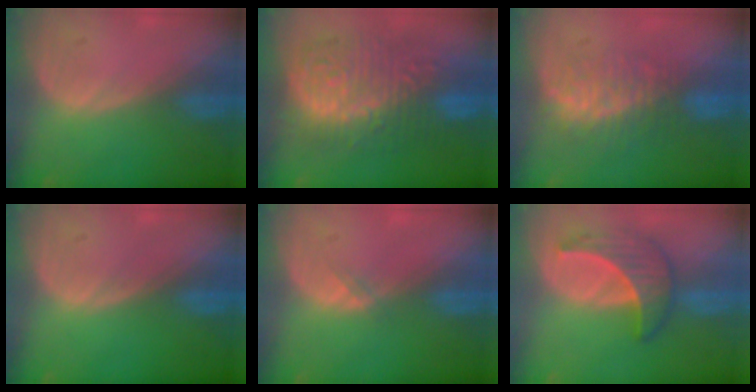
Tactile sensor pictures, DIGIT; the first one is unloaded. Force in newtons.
{"total": 13.4, "press": 13.4, "slide": 1.3}
{"total": 7.5, "press": 7.2, "slide": 2.3}
{"total": 0.0}
{"total": 1.1, "press": 0.8, "slide": 0.7}
{"total": 6.9, "press": 6.4, "slide": 2.8}